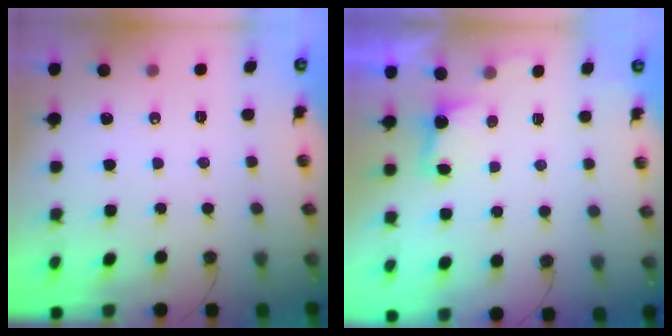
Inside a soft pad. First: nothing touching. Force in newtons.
{"total": 1.4, "press": 1.0, "slide": 0.9}